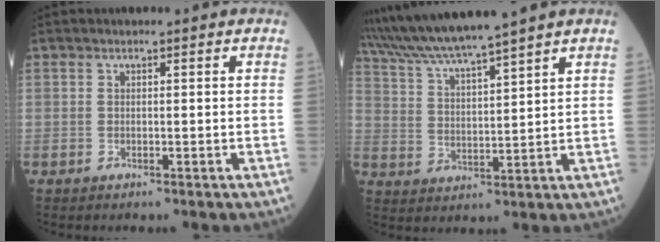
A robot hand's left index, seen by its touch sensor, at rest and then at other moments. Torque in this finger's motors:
{"motor_torque": [0.15, -0.39, 0.87, 0.21]}